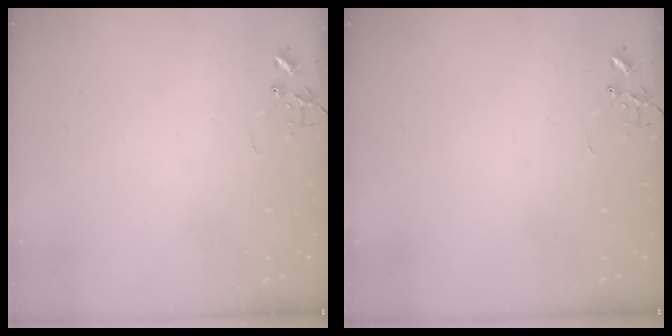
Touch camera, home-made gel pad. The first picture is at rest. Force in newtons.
{"total": 0.0}